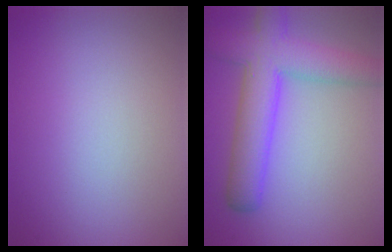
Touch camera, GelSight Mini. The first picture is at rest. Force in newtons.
{"total": 7.0, "press": 7.0, "slide": 0.3}